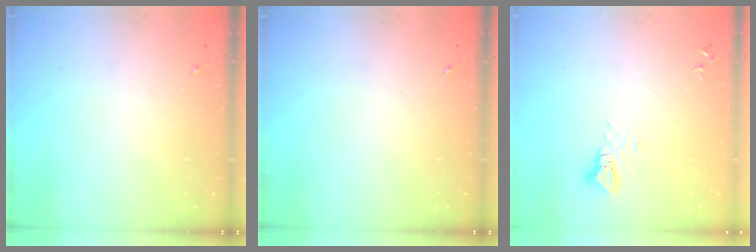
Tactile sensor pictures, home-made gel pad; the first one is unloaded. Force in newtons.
{"total": 0.0}
{"total": 3.4, "press": 3.4, "slide": 0.2}